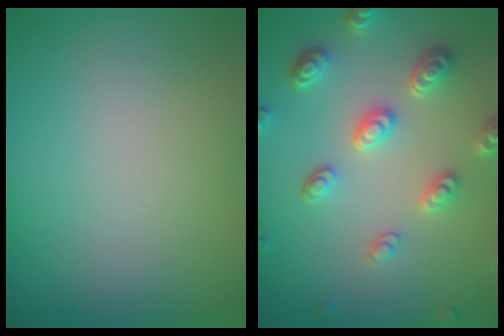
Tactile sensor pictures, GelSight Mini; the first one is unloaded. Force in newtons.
{"total": 4.6, "press": 3.7, "slide": 2.8}